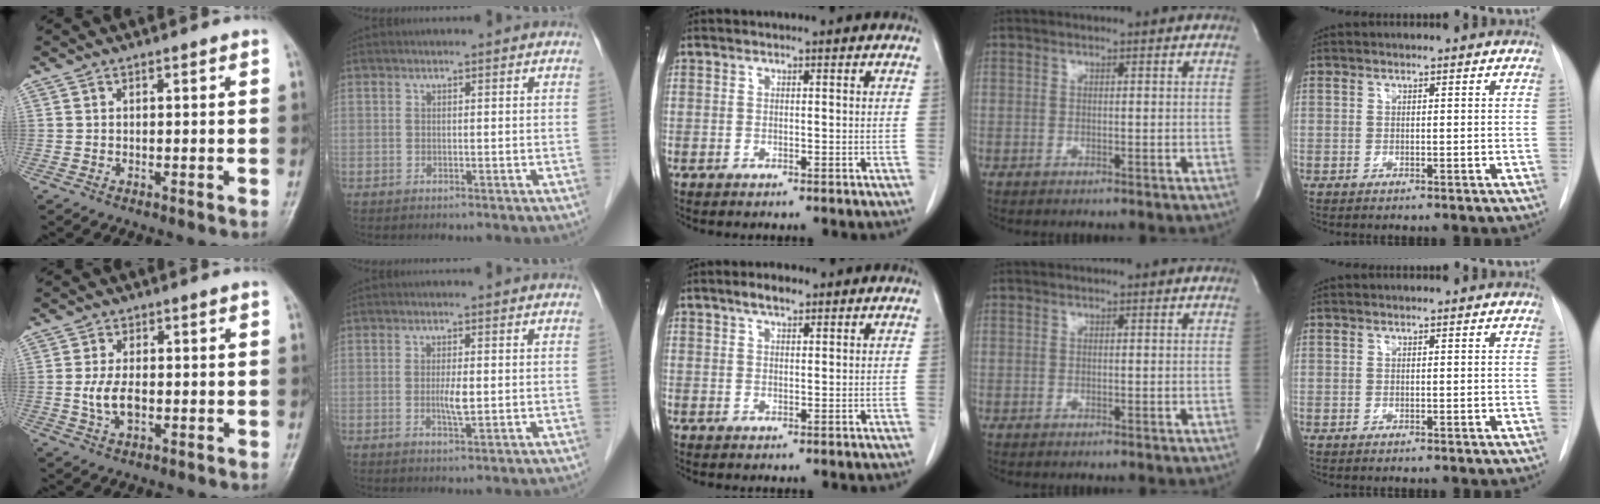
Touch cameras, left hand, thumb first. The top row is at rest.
{"thumb": {"total": 5.2, "force": [-0.7, 3.1, 4.2], "torque": [-0.080, 0.003, -0.013]}, "index": {"total": 2.5, "force": [-0.1, 0.4, 2.5], "torque": [-0.051, -0.003, 0.000]}, "middle": {"total": 2.8, "force": [2.0, 1.0, 1.7], "torque": [-0.035, 0.006, 0.034]}}